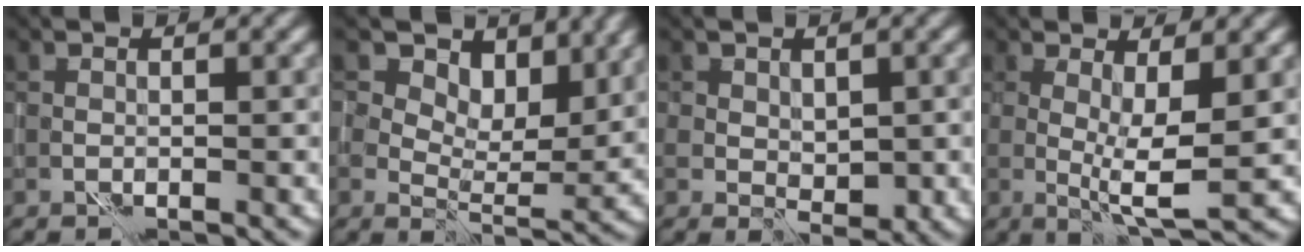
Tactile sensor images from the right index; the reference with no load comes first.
{"total": 7.9, "force": [4.8, 4.3, 4.5], "torque": [-0.065, 0.000, 0.062]}
{"total": 3.5, "force": [0.4, 2.6, 2.2], "torque": [-0.038, -0.009, 0.011]}
{"total": 4.7, "force": [0.3, 0.9, 4.6], "torque": [-0.078, -0.010, 0.006]}